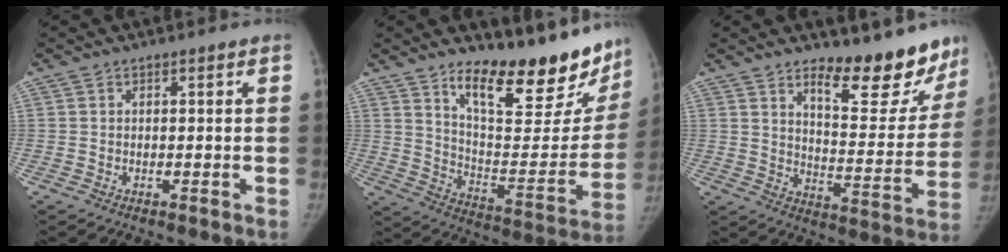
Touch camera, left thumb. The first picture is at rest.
{"total": 24.0, "force": [17.9, 7.8, 14.0], "torque": [-0.153, -0.124, 0.263]}
{"total": 16.1, "force": [12.3, 5.4, 8.8], "torque": [-0.063, -0.105, 0.177]}